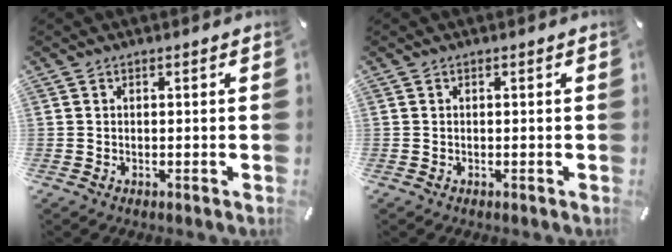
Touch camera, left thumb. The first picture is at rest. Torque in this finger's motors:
{"motor_torque": [-0.16, 0.08, -0.07, -0.03, -0.01]}